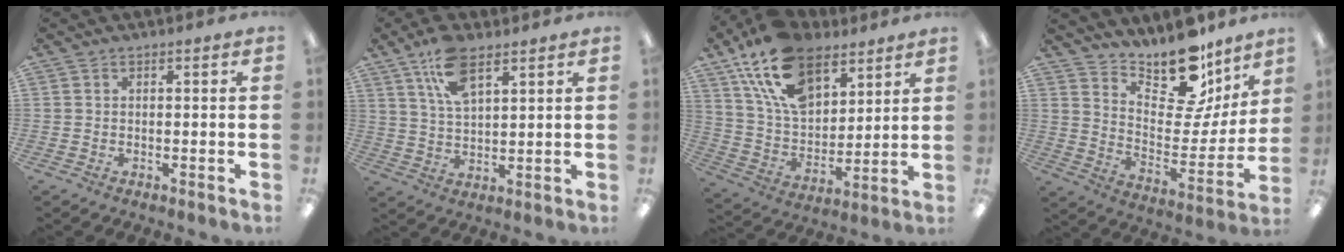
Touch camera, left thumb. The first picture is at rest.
{"total": 10.6, "force": [6.8, 4.3, 6.9], "torque": [-0.140, -0.011, 0.126]}
{"total": 20.2, "force": [12.7, 11.1, 11.2], "torque": [-0.223, -0.052, 0.233]}
{"total": 17.7, "force": [14.9, 6.7, 6.9], "torque": [-0.097, -0.125, 0.257]}